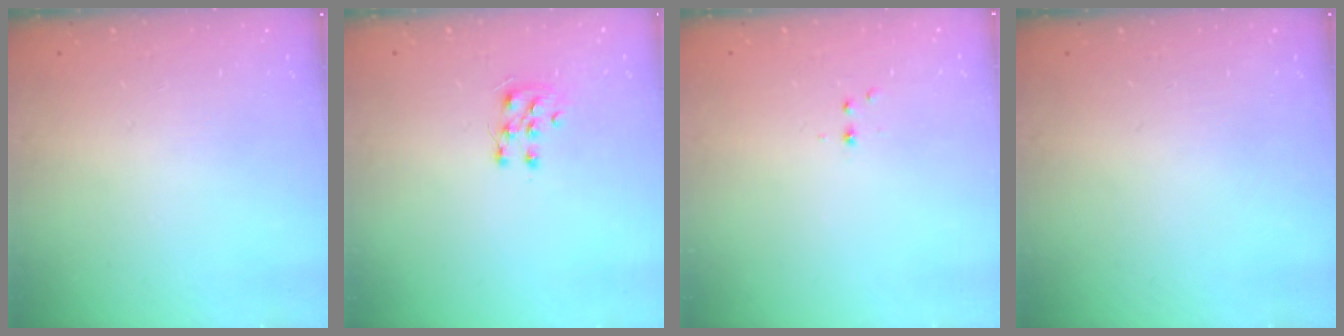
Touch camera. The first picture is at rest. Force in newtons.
{"total": 6.8, "press": 6.7, "slide": 0.6}
{"total": 2.2, "press": 1.9, "slide": 1.0}
{"total": 0.0}